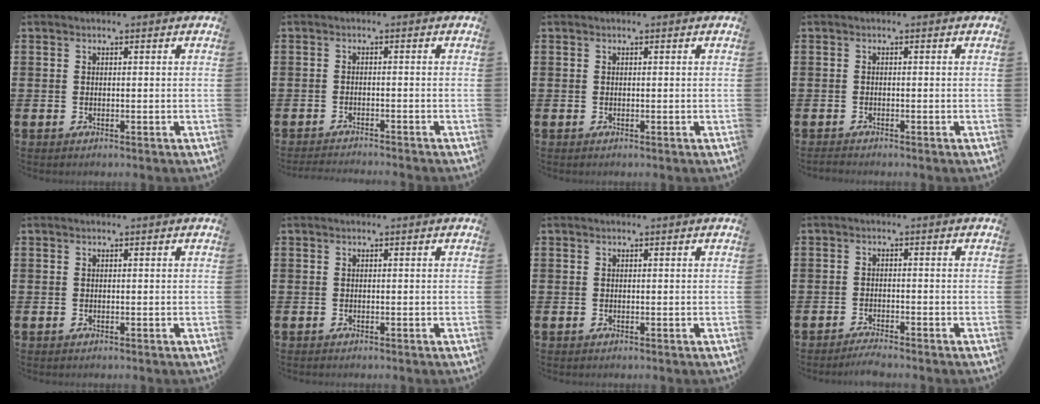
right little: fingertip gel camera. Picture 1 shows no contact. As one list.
[{"total": 1.4, "force": [-1.4, -0.2, 0.1], "torque": [-0.002, 0.002, -0.028]}, {"total": 0.0}, {"total": 0.7, "force": [-0.6, 0.1, 0.2], "torque": [-0.005, -0.001, -0.013]}, {"total": 0.0}, {"total": 0.0}, {"total": 0.0}, {"total": 1.7, "force": [-1.6, 0.0, 0.5], "torque": [-0.011, 0.004, -0.032]}]